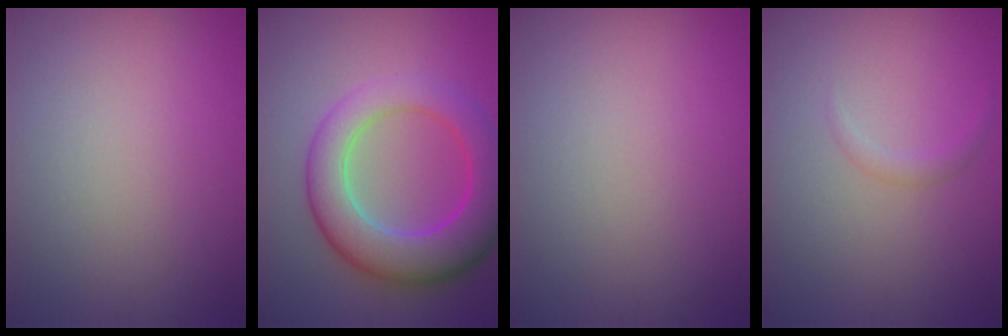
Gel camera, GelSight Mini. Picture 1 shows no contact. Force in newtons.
{"total": 8.8, "press": 8.7, "slide": 0.6}
{"total": 0.0}
{"total": 1.0, "press": 1.0, "slide": 0.1}